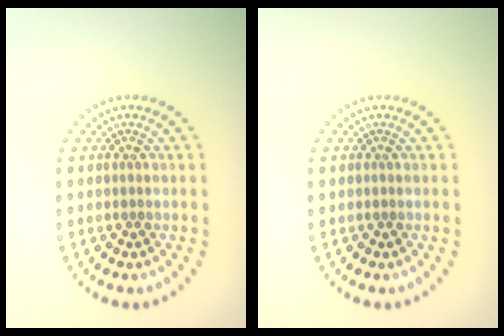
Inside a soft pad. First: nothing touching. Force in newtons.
{"total": 0.0}